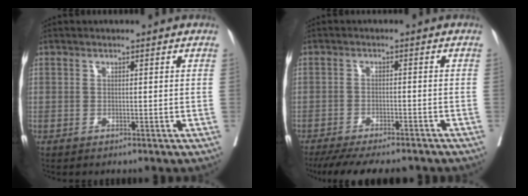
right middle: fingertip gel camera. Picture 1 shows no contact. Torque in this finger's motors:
{"motor_torque": [0.98, -1.01, 0.14, 0.04]}